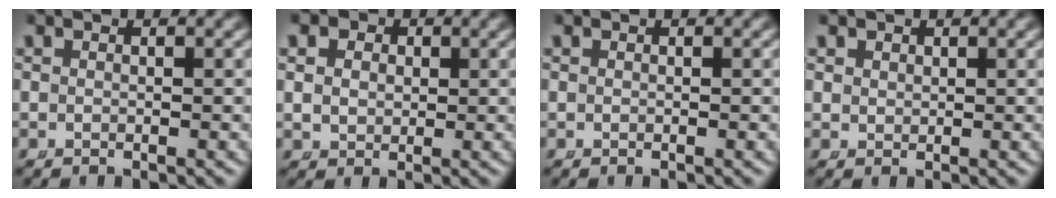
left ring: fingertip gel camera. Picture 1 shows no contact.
{"total": 3.9, "force": [0.9, 3.4, 1.7], "torque": [-0.038, -0.006, 0.019]}
{"total": 0.0}
{"total": 1.4, "force": [0.9, 1.1, 0.4], "torque": [-0.015, -0.010, 0.026]}